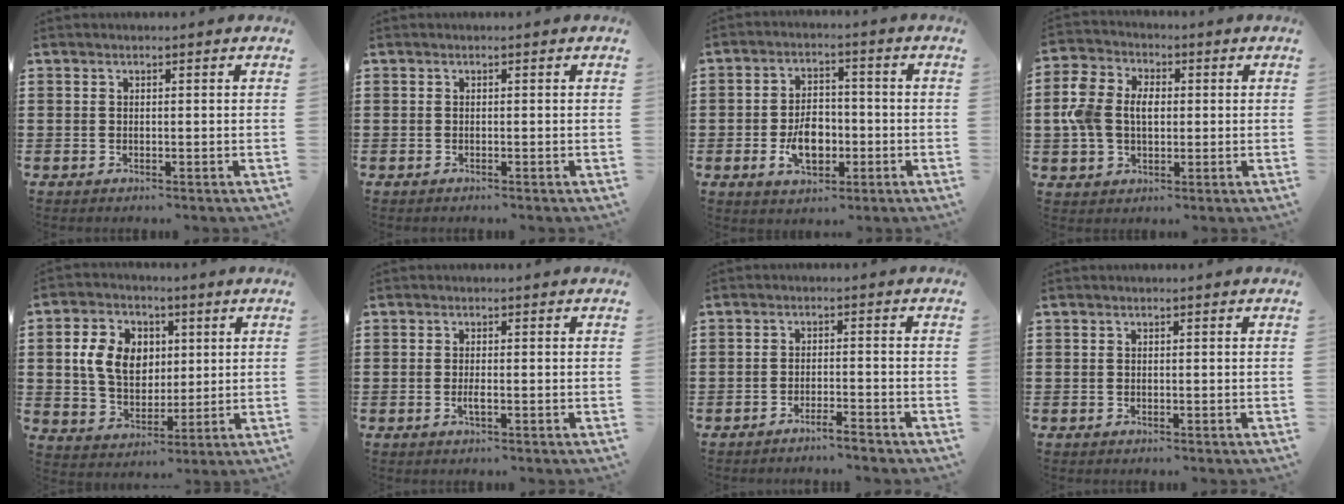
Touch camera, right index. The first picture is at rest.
{"total": 0.0}
{"total": 6.7, "force": [-1.8, 4.2, 5.0], "torque": [-0.086, -0.001, -0.035]}
{"total": 7.0, "force": [-0.1, 5.1, 4.8], "torque": [-0.135, 0.003, -0.012]}
{"total": 8.7, "force": [1.6, 6.8, 5.1], "torque": [-0.120, 0.012, 0.022]}
{"total": 1.6, "force": [-0.5, 0.3, 1.5], "torque": [-0.035, -0.004, -0.011]}
{"total": 2.5, "force": [-2.4, -0.3, 0.7], "torque": [-0.015, -0.001, -0.049]}
{"total": 0.0}